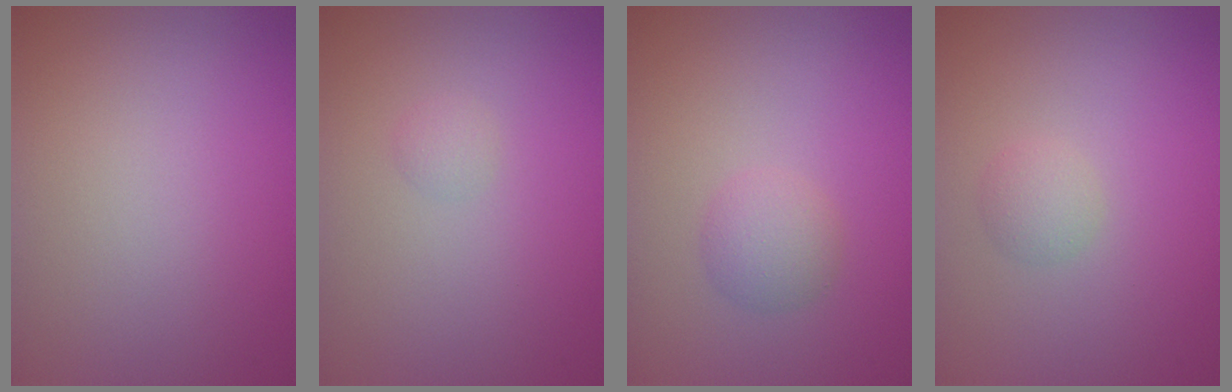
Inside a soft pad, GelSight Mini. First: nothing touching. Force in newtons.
{"total": 0.7, "press": 0.7, "slide": 0.0}
{"total": 2.0, "press": 2.0, "slide": 0.0}
{"total": 1.4, "press": 1.4, "slide": 0.1}